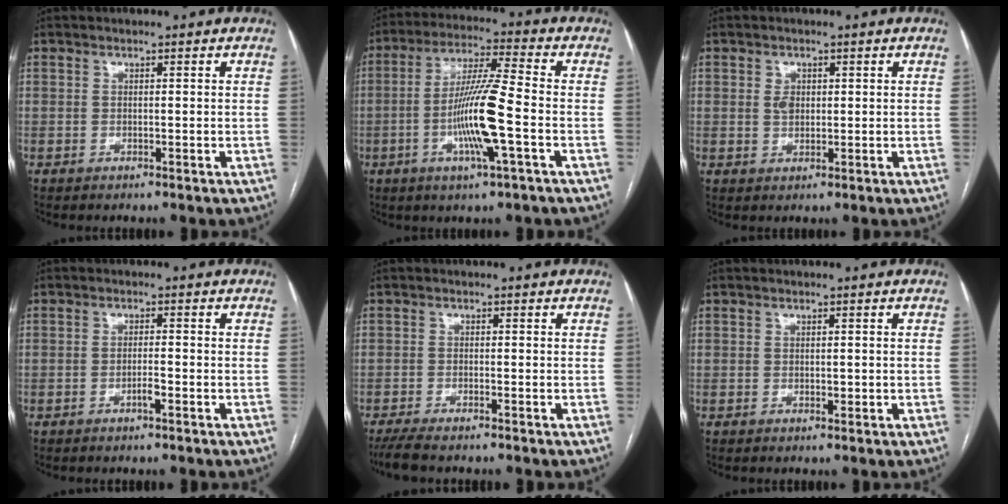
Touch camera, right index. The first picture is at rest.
{"total": 11.9, "force": [-3.1, 0.0, 11.5], "torque": [-0.224, -0.006, -0.064]}
{"total": 2.2, "force": [0.5, 1.7, 1.4], "torque": [-0.024, 0.002, 0.011]}
{"total": 1.8, "force": [-0.9, 0.2, 1.6], "torque": [-0.028, 0.000, -0.016]}
{"total": 4.3, "force": [-3.5, 0.5, 2.4], "torque": [-0.043, -0.010, -0.058]}
{"total": 0.9, "force": [0.0, 0.6, 0.8], "torque": [-0.008, -0.002, 0.001]}